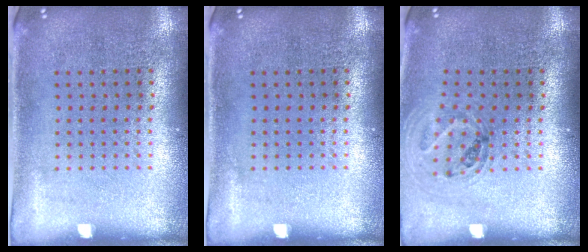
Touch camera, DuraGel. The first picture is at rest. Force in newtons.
{"total": 0.0}
{"total": 1.0, "press": 1.0, "slide": 0.1}